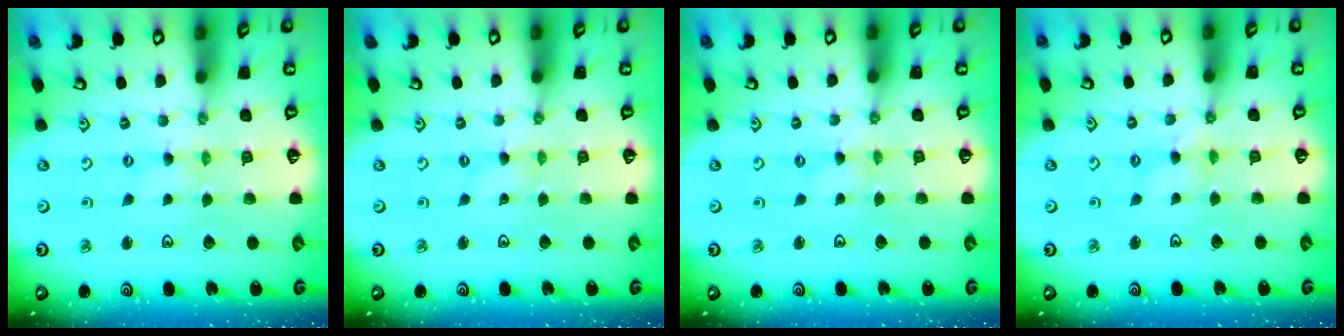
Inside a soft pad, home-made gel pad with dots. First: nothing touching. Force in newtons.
{"total": 0.0}
{"total": 0.0}
{"total": 1.6, "press": 1.6, "slide": 0.2}